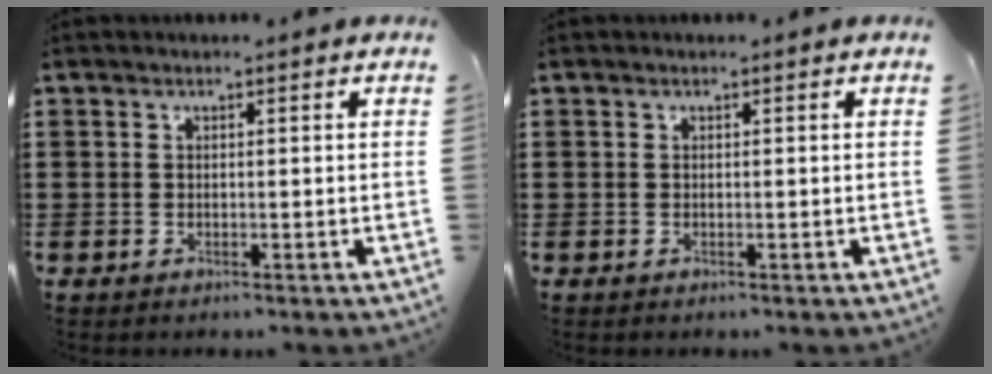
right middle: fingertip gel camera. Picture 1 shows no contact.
{"total": 0.0}